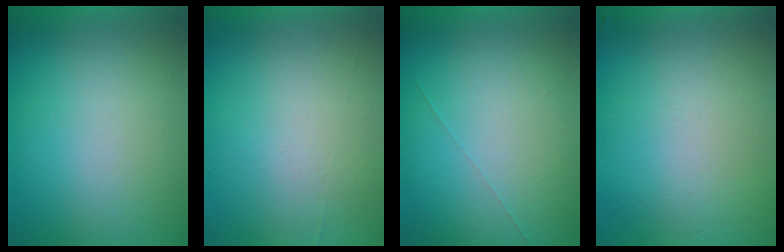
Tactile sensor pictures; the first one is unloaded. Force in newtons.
{"total": 4.5}
{"total": 1.0}
{"total": 6.1}